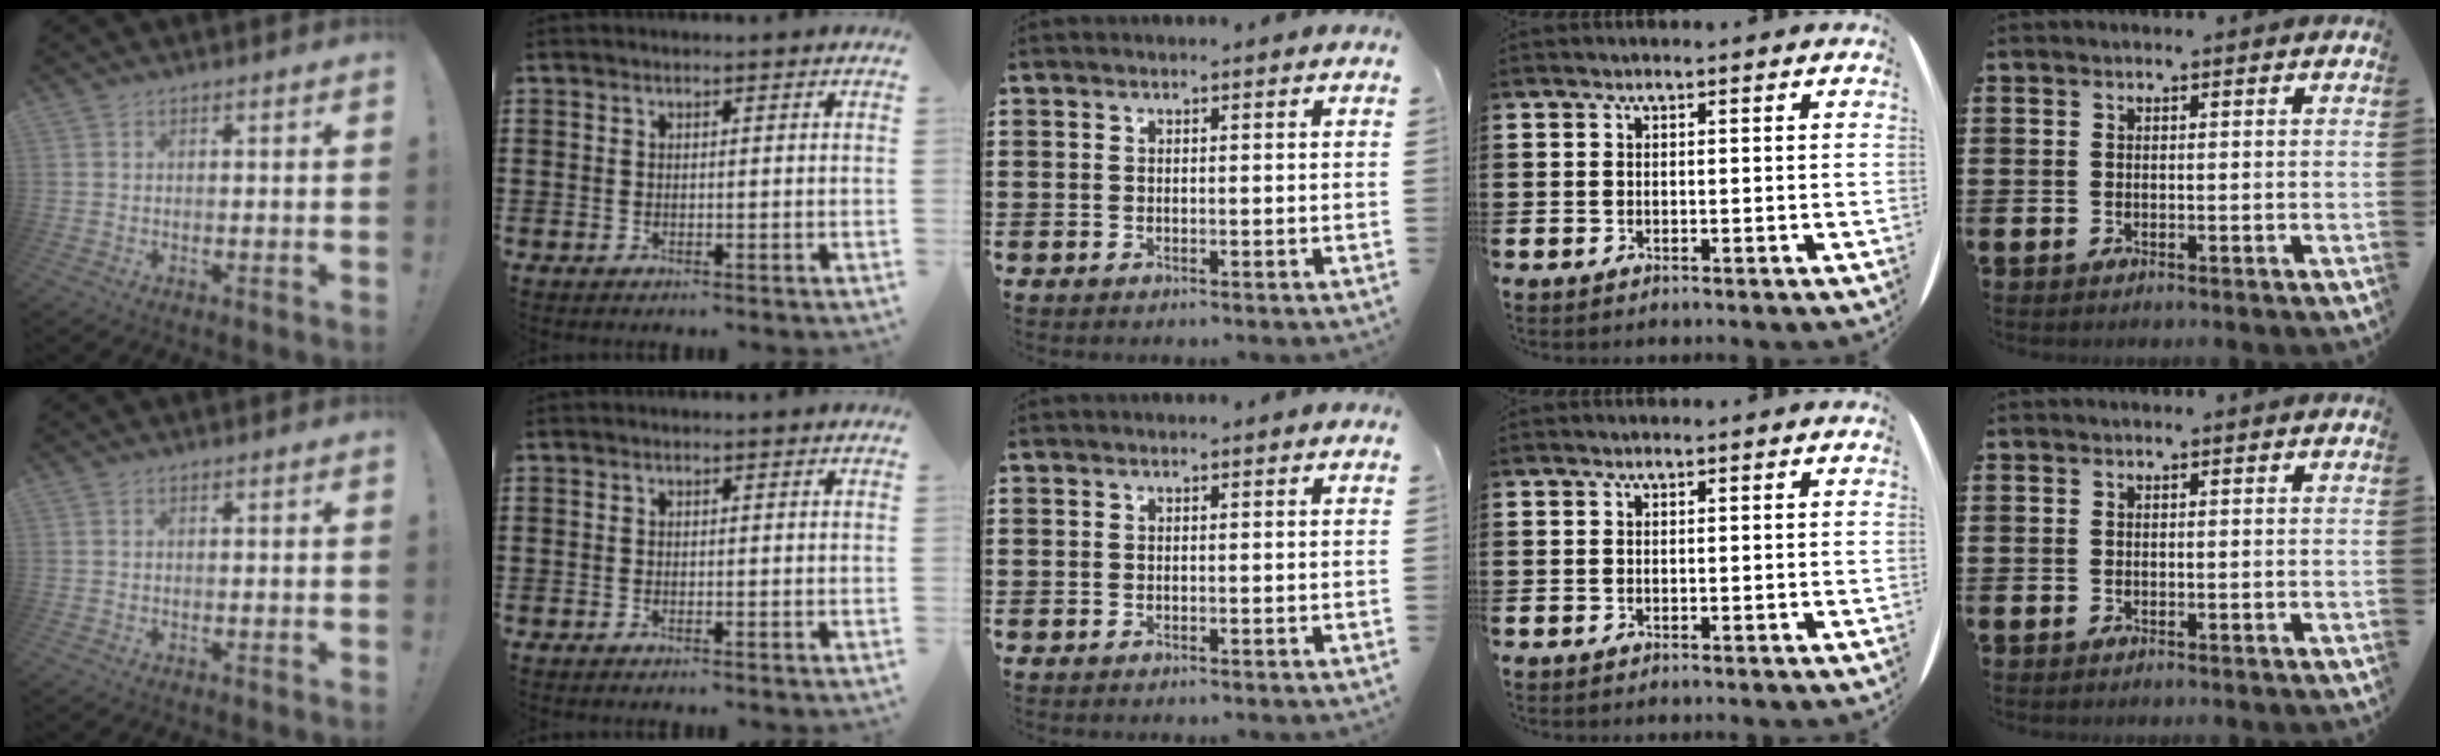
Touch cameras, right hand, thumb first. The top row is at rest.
{}